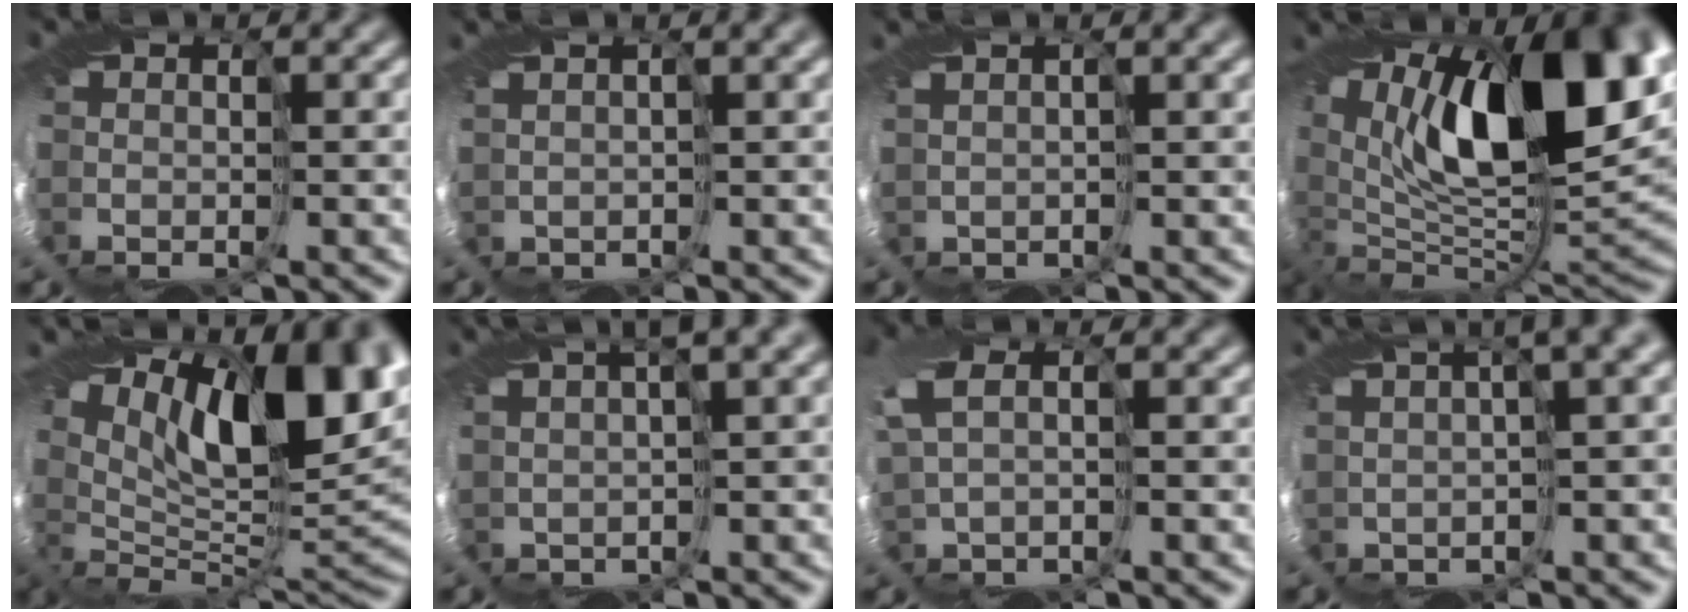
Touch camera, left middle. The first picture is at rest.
{"total": 2.5, "force": [0.8, -2.1, -1.1], "torque": [0.019, 0.009, 0.011]}
{"total": 2.6, "force": [1.0, -2.2, -1.0], "torque": [0.019, 0.006, 0.011]}
{"total": 12.8, "force": [3.8, 5.9, 10.8], "torque": [-0.168, 0.001, 0.058]}
{"total": 10.9, "force": [5.6, 3.1, 8.9], "torque": [-0.122, 0.005, 0.095]}
{"total": 3.4, "force": [2.2, -2.2, 1.3], "torque": [-0.007, 0.013, 0.037]}
{"total": 1.3, "force": [0.8, -0.9, 0.4], "torque": [-0.035, -0.001, 0.015]}
{"total": 4.3, "force": [2.8, -0.5, 3.2], "torque": [-0.030, 0.027, 0.034]}